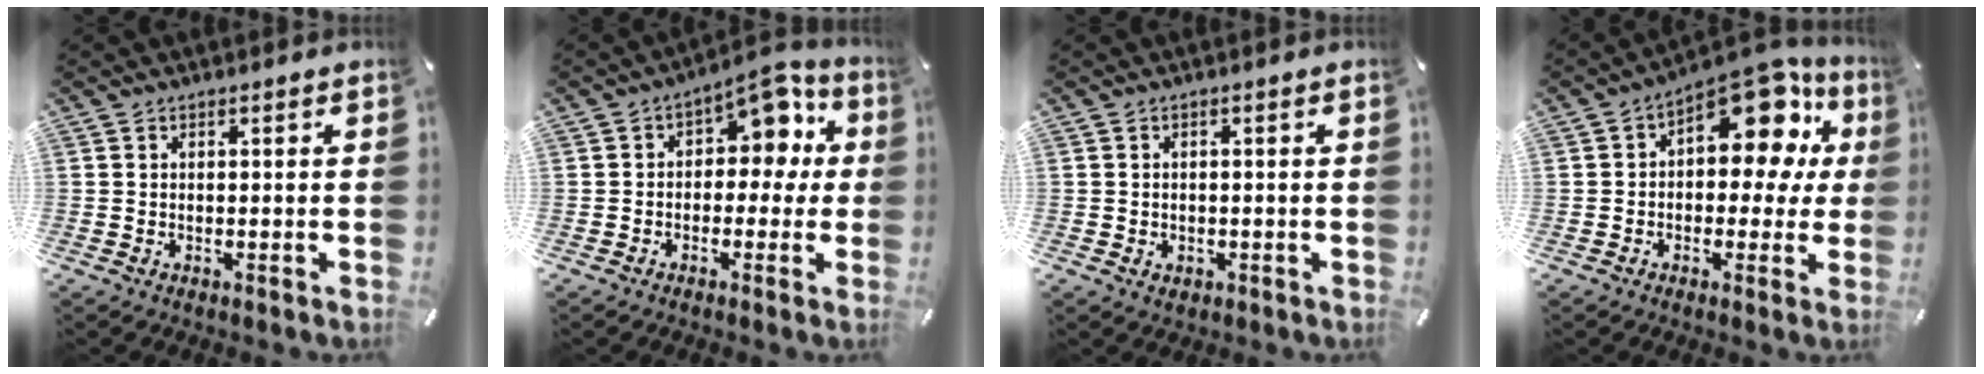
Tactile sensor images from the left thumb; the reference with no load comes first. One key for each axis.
{"total": 7.9, "fx": 3.6, "fy": 5.1, "fz": 4.9, "tx": -0.061, "ty": -0.032, "tz": 0.055}
{"total": 1.4, "fx": -0.3, "fy": 1.2, "fz": 0.4, "tx": -0.009, "ty": 0.005, "tz": -0.008}
{"total": 14.2, "fx": 7.8, "fy": 7.2, "fz": 9.4, "tx": -0.130, "ty": -0.063, "tz": 0.133}